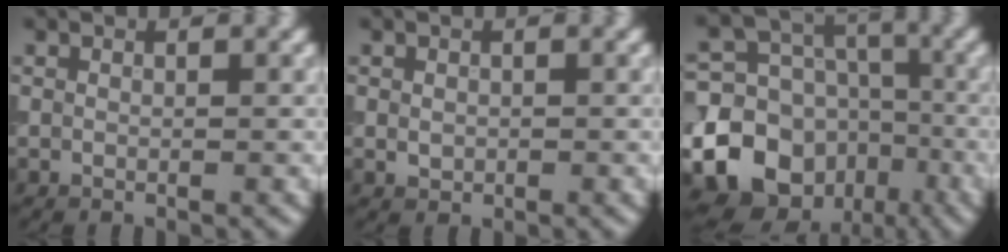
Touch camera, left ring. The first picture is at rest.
{"total": 1.0, "force": [0.0, 0.9, 0.5], "torque": [-0.007, -0.002, 0.000]}
{"total": 16.9, "force": [-6.6, 14.3, 5.9], "torque": [-0.127, -0.034, -0.116]}